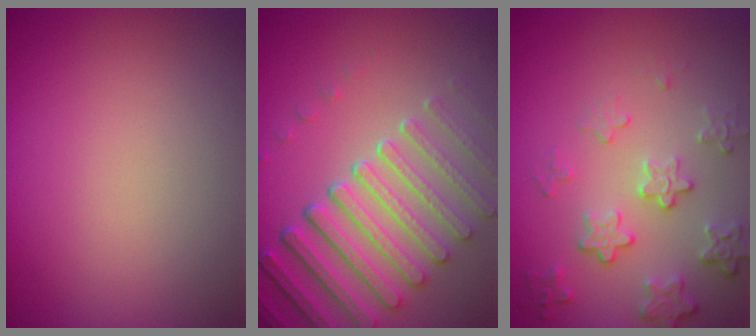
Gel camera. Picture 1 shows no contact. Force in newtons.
{"total": 7.2, "press": 5.4, "slide": 4.7}
{"total": 4.2, "press": 3.2, "slide": 2.7}